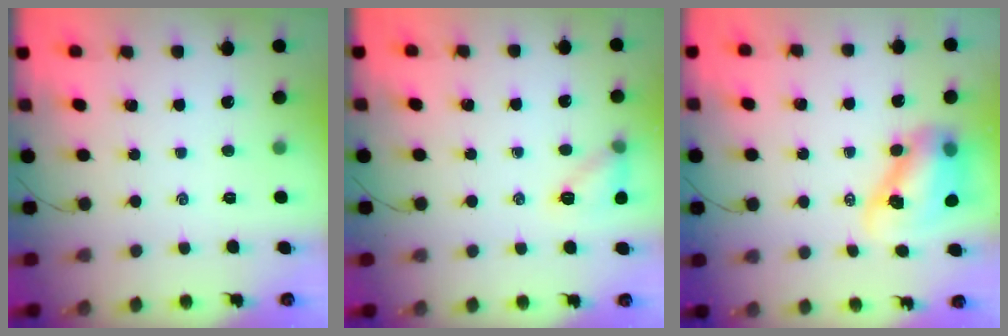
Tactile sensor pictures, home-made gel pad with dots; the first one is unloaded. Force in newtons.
{"total": 8.5, "press": 8.5, "slide": 0.9}
{"total": 9.5, "press": 9.0, "slide": 2.8}